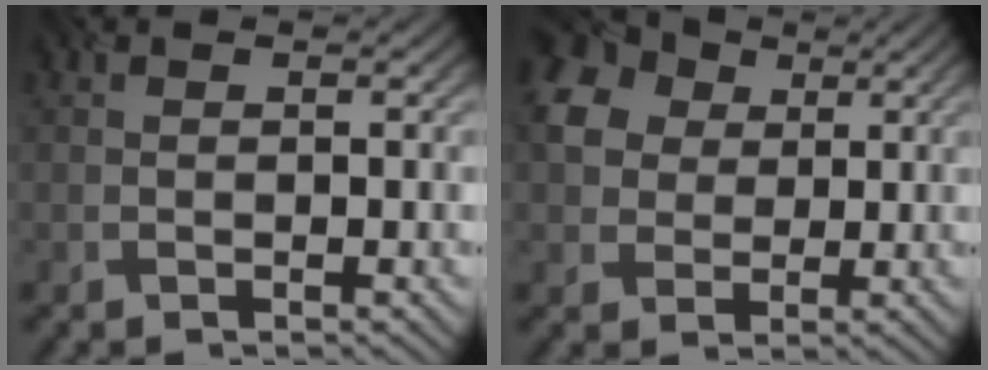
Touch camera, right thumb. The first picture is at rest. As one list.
[{"total": 9.1, "force": [3.0, 7.1, 5.0], "torque": [-0.138, 0.023, 0.051]}]